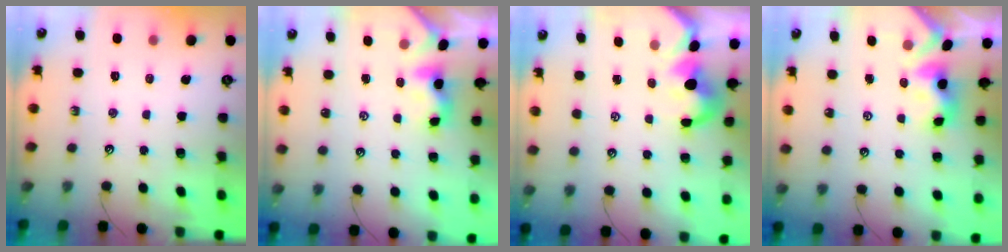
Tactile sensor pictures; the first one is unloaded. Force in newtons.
{"total": 1.1, "press": 1.0, "slide": 0.4}
{"total": 2.0, "press": 1.8, "slide": 0.9}
{"total": 3.4, "press": 3.4, "slide": 0.3}